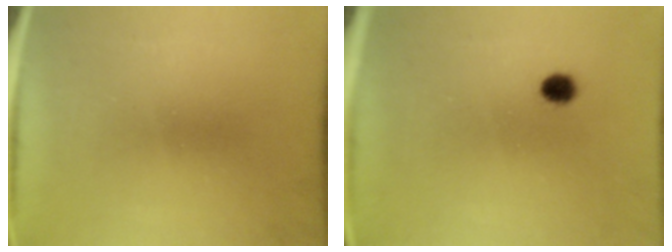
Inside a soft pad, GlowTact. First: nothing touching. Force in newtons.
{"total": 2.6}